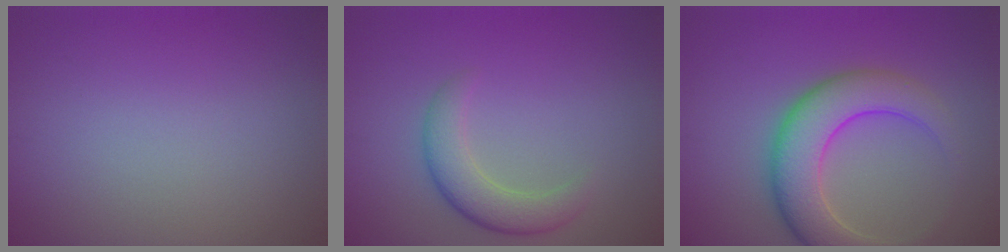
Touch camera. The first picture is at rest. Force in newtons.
{"total": 3.5, "press": 3.5, "slide": 0.3}
{"total": 6.9, "press": 6.9, "slide": 0.2}